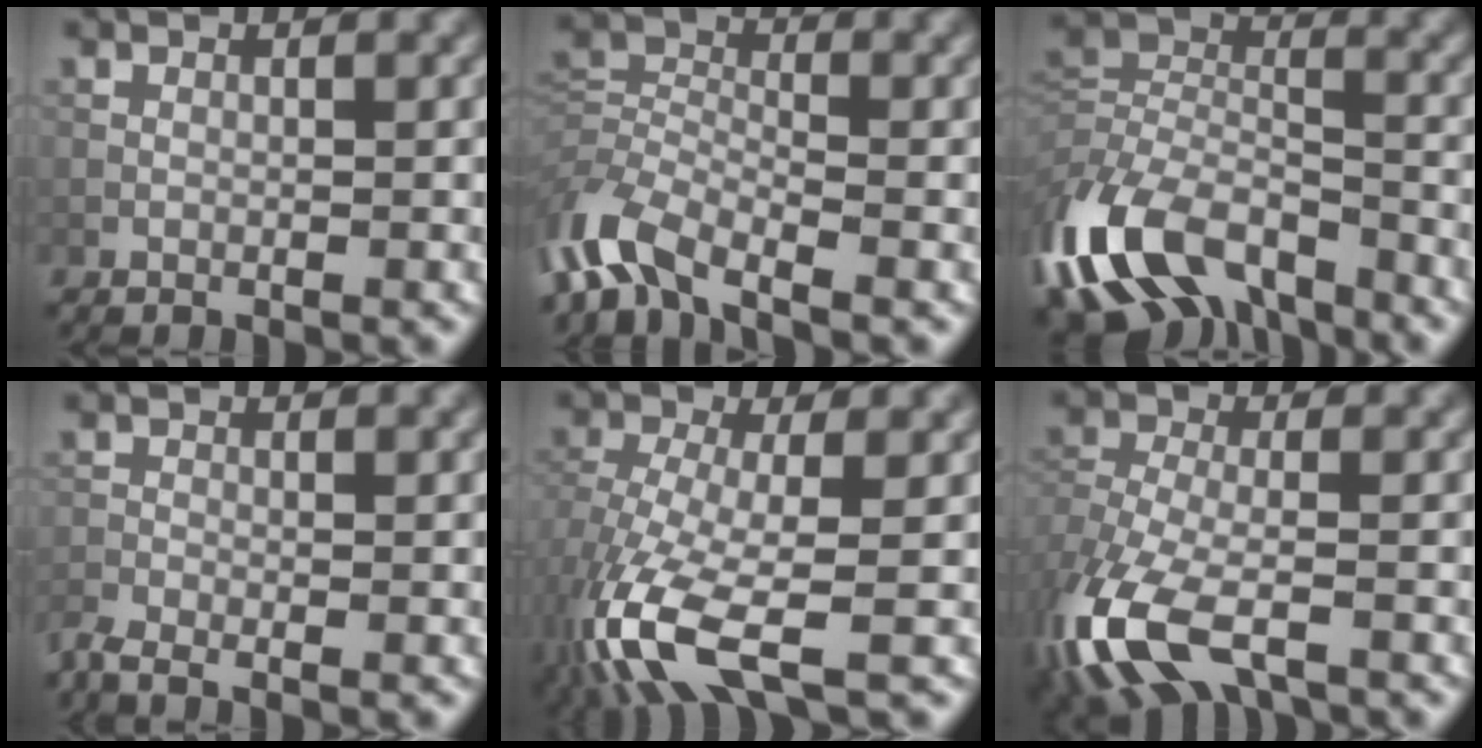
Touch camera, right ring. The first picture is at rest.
{"total": 7.1, "force": [-4.6, 3.2, 4.3], "torque": [-0.091, -0.003, -0.107]}
{"total": 13.2, "force": [-7.3, 7.6, 8.0], "torque": [-0.176, -0.004, -0.142]}
{"total": 2.1, "force": [-1.8, 0.5, 1.0], "torque": [-0.028, -0.013, -0.046]}
{"total": 9.6, "force": [-4.4, 3.6, 7.7], "torque": [-0.178, -0.010, -0.091]}
{"total": 9.8, "force": [-4.9, 5.0, 6.9], "torque": [-0.171, -0.021, -0.096]}